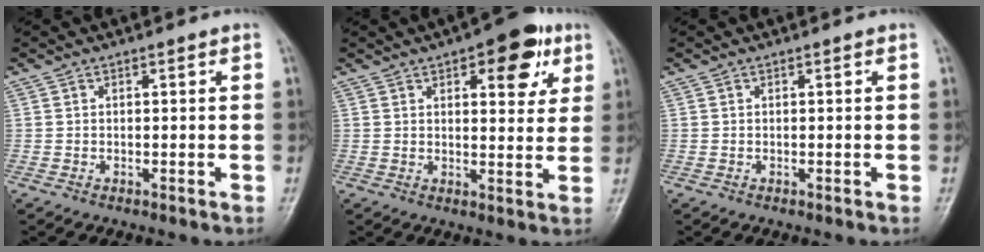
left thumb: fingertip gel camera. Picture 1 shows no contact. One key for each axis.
{"total": 10.6, "fx": 5.0, "fy": 4.8, "fz": 8.0, "tx": -0.068, "ty": -0.015, "tz": 0.060}
{"total": 0.0}